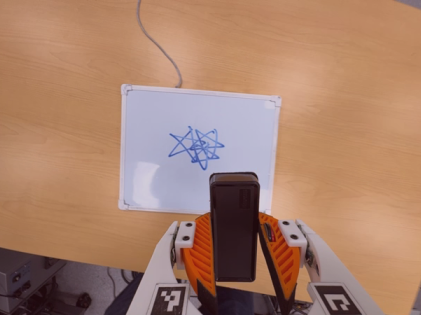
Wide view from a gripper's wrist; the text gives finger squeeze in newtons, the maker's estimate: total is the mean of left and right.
{"total": 5.1, "left": 4.9, "right": 5.2}